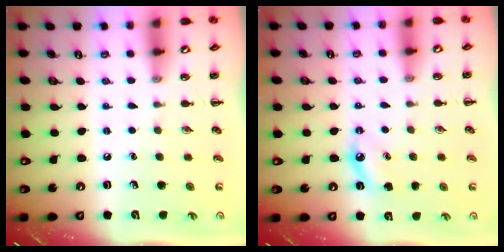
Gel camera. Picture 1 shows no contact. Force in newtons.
{"total": 5.9, "press": 5.6, "slide": 1.9}